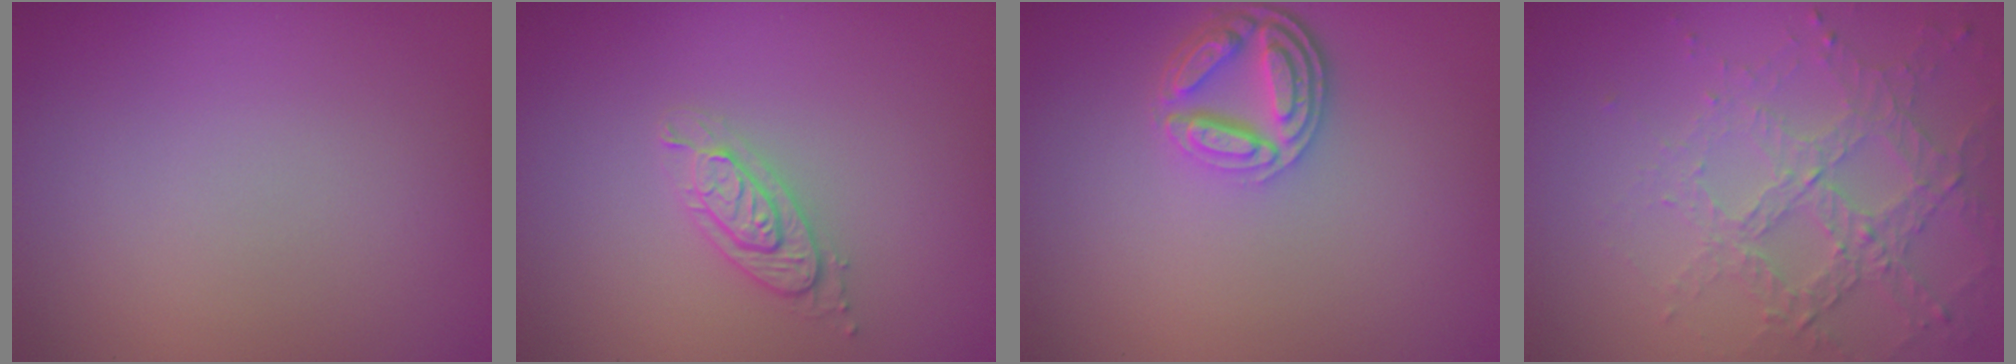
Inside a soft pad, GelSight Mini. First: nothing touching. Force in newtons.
{"total": 2.0, "press": 2.0, "slide": 0.5}
{"total": 4.1, "press": 3.2, "slide": 2.6}
{"total": 4.6, "press": 3.3, "slide": 3.2}